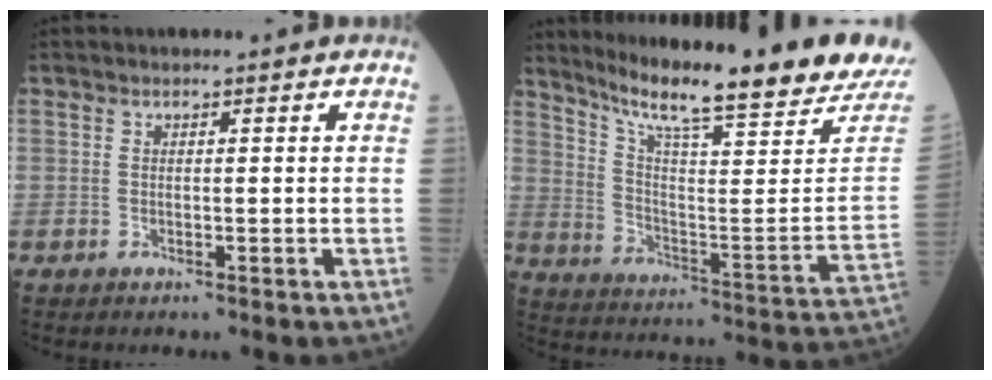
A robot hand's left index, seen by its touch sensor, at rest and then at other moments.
{"total": 21.8, "force": [18.4, 0.3, 11.8], "torque": [-0.195, -0.063, 0.260]}